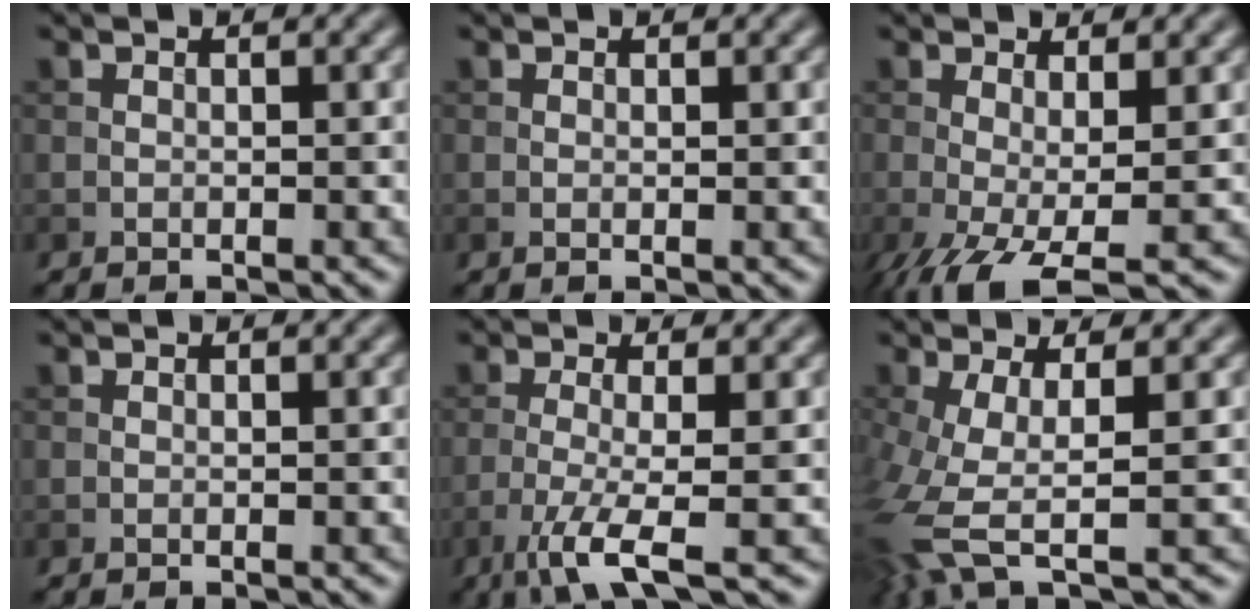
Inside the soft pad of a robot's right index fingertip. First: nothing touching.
{"total": 0.5, "force": [0.1, 0.0, 0.5], "torque": [-0.009, 0.000, 0.000]}
{"total": 5.9, "force": [-2.6, 1.4, 5.2], "torque": [-0.099, -0.016, -0.048]}
{"total": 0.0}
{"total": 5.4, "force": [-2.4, 1.0, 4.7], "torque": [-0.087, -0.006, -0.055]}
{"total": 6.8, "force": [-2.4, 1.9, 6.0], "torque": [-0.152, -0.011, -0.053]}